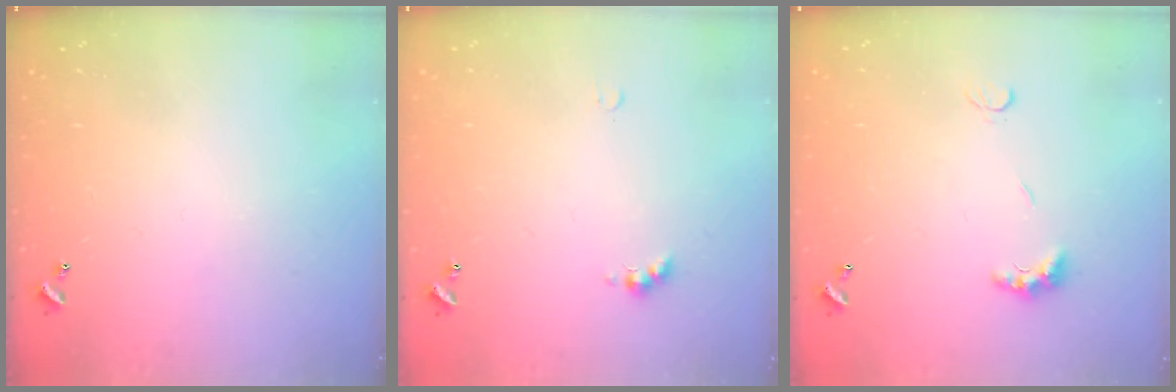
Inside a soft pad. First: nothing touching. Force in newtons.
{"total": 2.0, "press": 2.0, "slide": 0.5}
{"total": 3.1, "press": 3.0, "slide": 0.7}